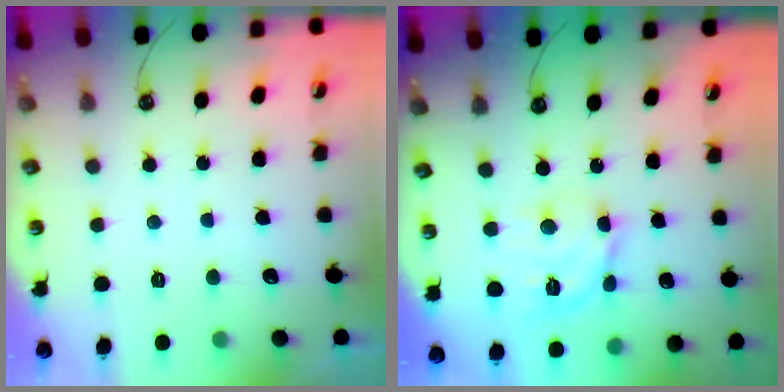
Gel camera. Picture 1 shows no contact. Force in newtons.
{"total": 12.5, "press": 12.4, "slide": 1.1}